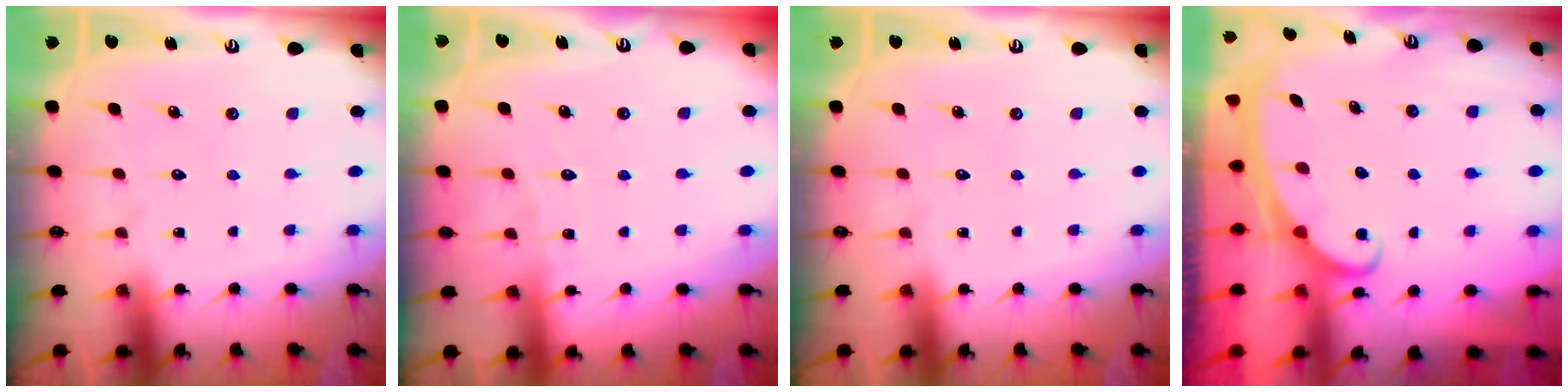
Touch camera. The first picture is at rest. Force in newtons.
{"total": 4.8, "press": 4.8, "slide": 0.5}
{"total": 0.0}
{"total": 2.4, "press": 2.4, "slide": 0.3}